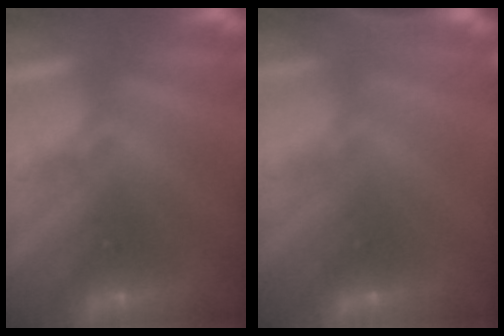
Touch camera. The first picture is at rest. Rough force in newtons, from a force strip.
{"total": 6.9}